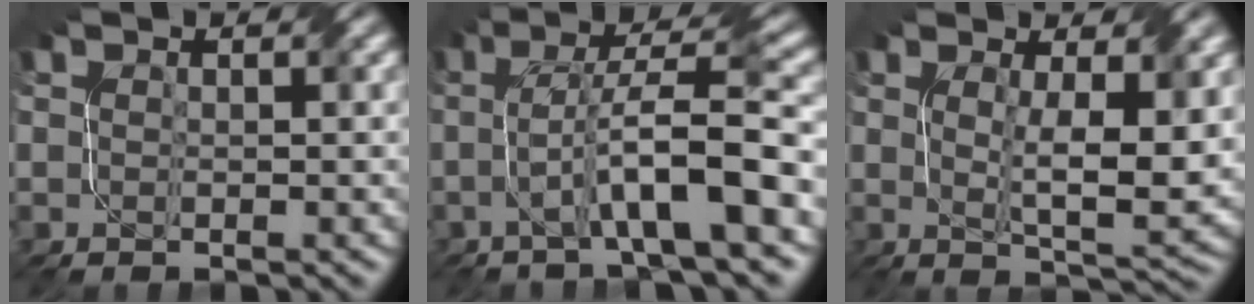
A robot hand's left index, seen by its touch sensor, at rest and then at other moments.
{"total": 7.8, "force": [-1.5, 1.0, 7.6], "torque": [-0.130, 0.021, -0.031]}
{"total": 6.6, "force": [1.1, 1.6, 6.3], "torque": [-0.106, -0.011, 0.026]}